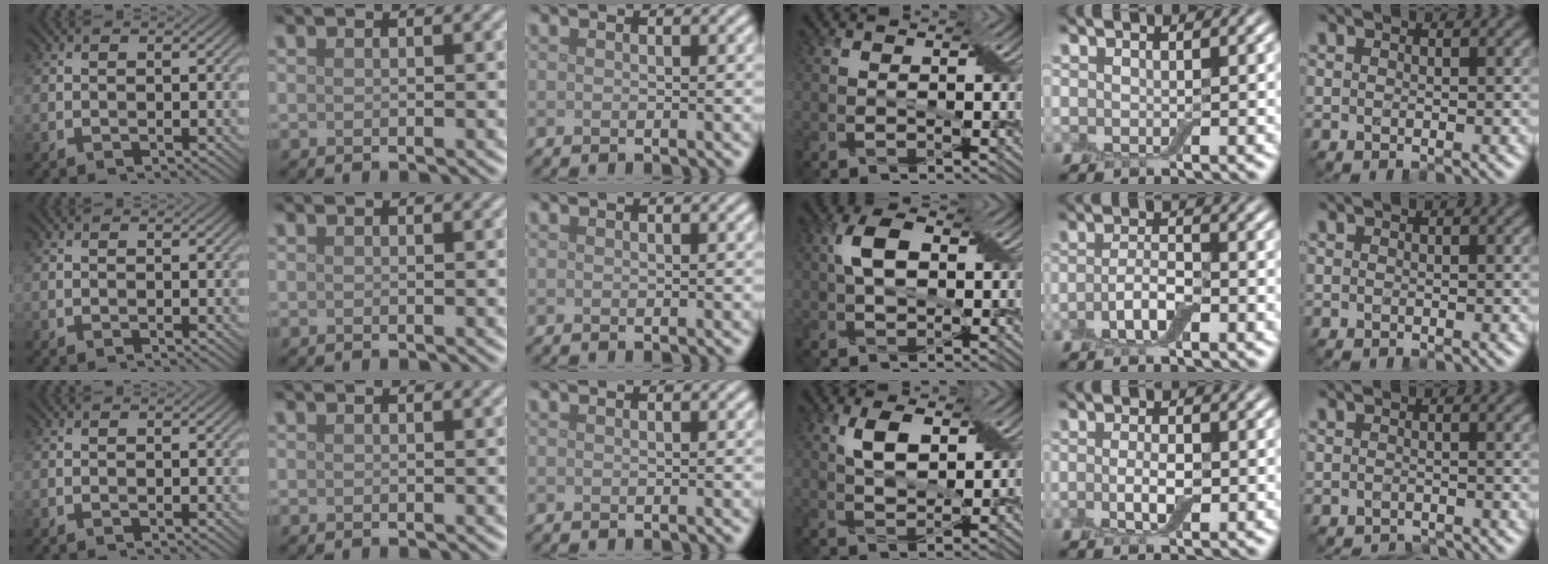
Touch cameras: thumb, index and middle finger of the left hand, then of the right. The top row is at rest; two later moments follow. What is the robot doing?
{"motion": "fold", "object": "apron"}